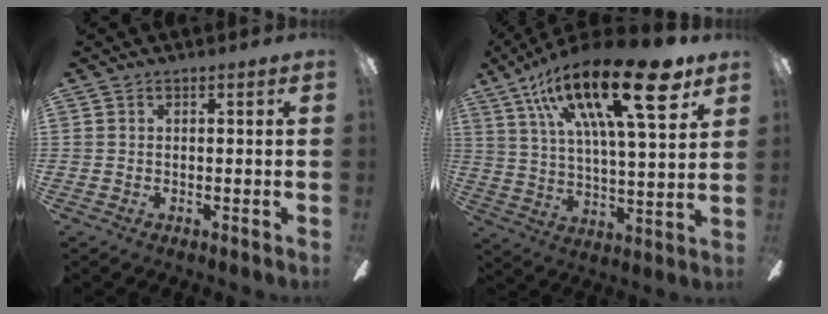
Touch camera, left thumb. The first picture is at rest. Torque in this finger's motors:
{"motor_torque": [2.51, 2.51, 1.40, -1.37, 0.56]}